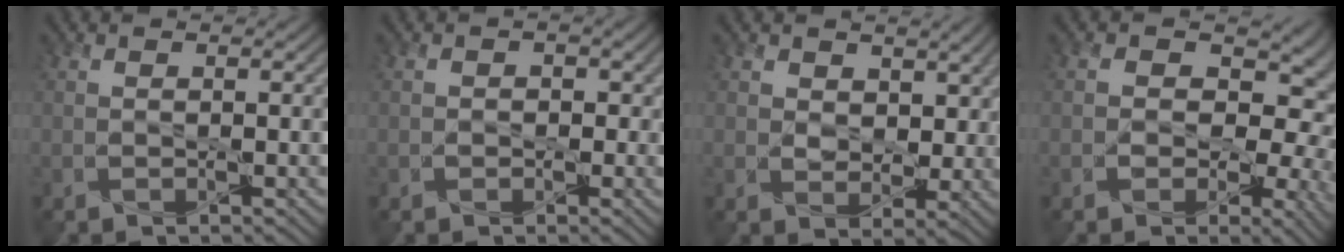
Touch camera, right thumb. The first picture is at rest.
{"total": 2.7, "force": [-0.5, 2.5, 0.9], "torque": [-0.014, 0.010, -0.013]}
{"total": 6.6, "force": [1.5, 4.8, 4.3], "torque": [-0.087, -0.008, 0.020]}
{"total": 10.6, "force": [-1.1, 8.1, 6.8], "torque": [-0.092, 0.000, -0.024]}